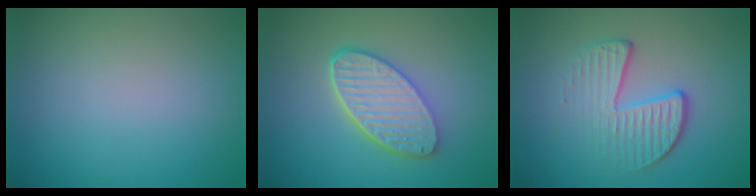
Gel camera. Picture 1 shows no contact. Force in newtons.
{"total": 5.7, "press": 4.5, "slide": 3.5}
{"total": 4.0, "press": 2.8, "slide": 2.9}